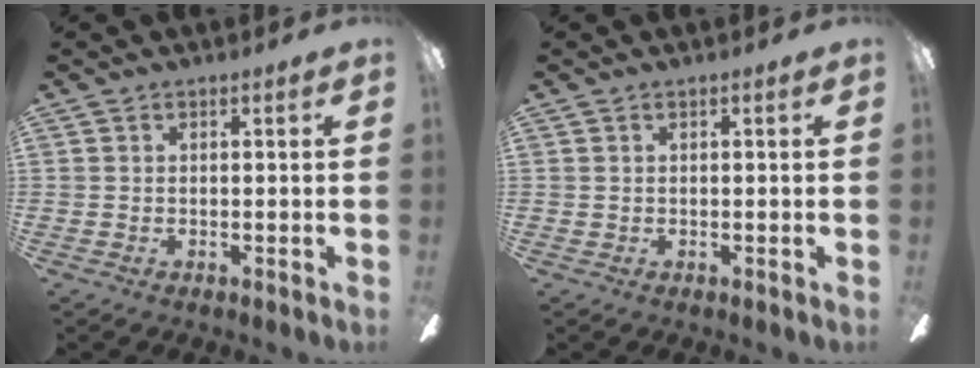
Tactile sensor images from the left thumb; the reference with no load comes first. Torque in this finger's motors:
{"motor_torque": [-0.03, -0.01, -0.08, 0.01, 0.00]}